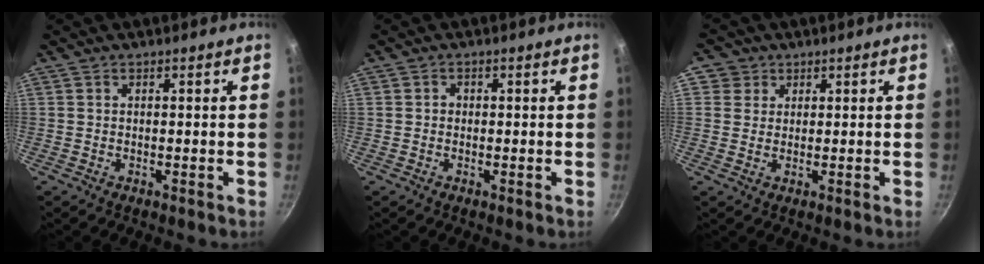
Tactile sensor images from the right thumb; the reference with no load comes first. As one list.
[{"total": 0.8, "force": [-0.2, 0.7, 0.2], "torque": [-0.001, 0.002, -0.004]}, {"total": 3.4, "force": [1.2, 3.2, 0.4], "torque": [0.032, 0.000, 0.012]}]